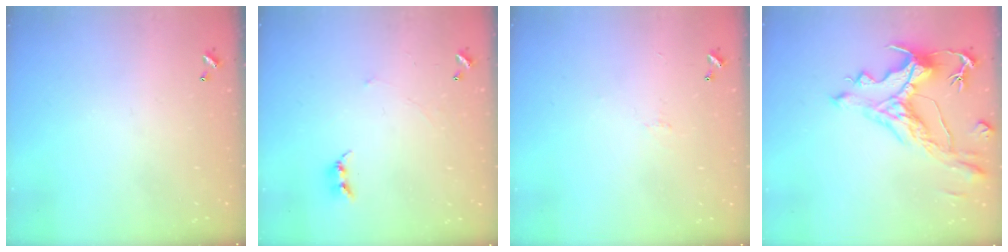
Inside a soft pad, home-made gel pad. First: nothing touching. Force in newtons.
{"total": 2.7, "press": 2.7, "slide": 0.3}
{"total": 0.6, "press": 0.4, "slide": 0.5}
{"total": 4.1, "press": 3.7, "slide": 1.7}